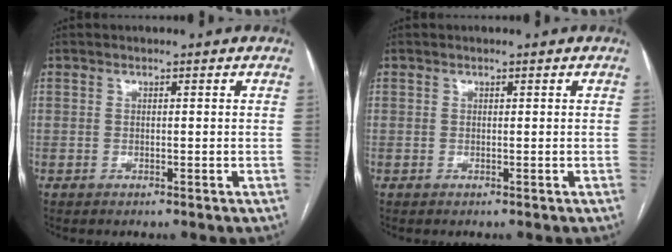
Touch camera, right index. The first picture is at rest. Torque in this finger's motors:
{"motor_torque": [-0.02, -0.07, 0.12, 0.01]}